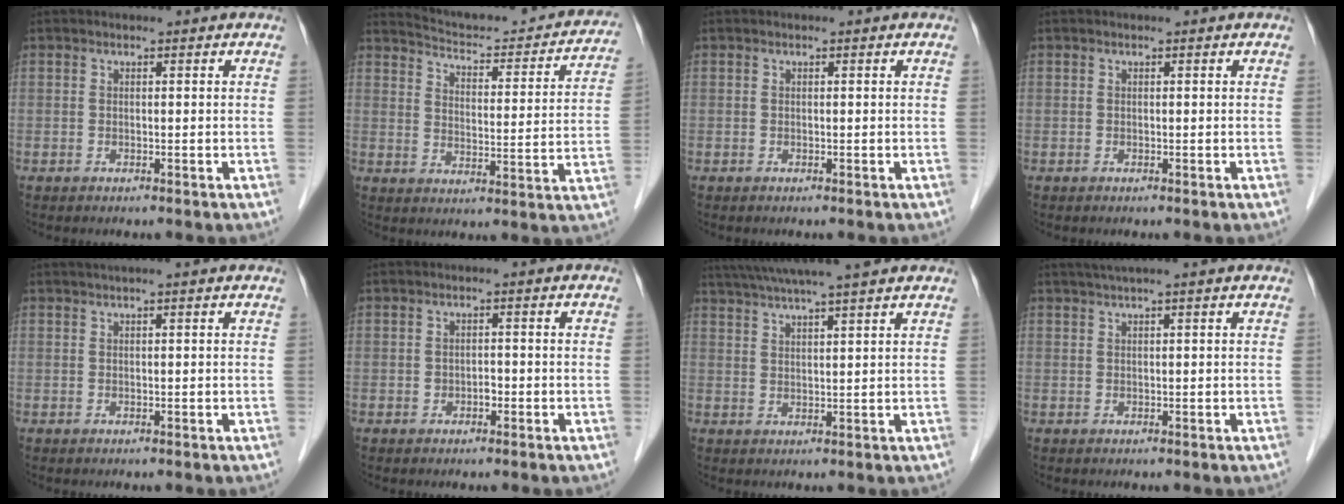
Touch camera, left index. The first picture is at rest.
{"total": 19.0, "force": [17.9, 3.3, 5.4], "torque": [-0.066, -0.034, 0.218]}
{"total": 0.0}
{"total": 0.0}
{"total": 2.8, "force": [2.2, -0.6, 1.6], "torque": [-0.019, 0.024, 0.039]}
{"total": 1.2, "force": [-0.7, 0.8, 0.6], "torque": [-0.011, 0.000, -0.011]}
{"total": 12.7, "force": [10.9, -0.4, 6.5], "torque": [-0.117, 0.031, 0.154]}
{"total": 3.6, "force": [2.8, -1.0, 2.0], "torque": [-0.025, 0.024, 0.050]}